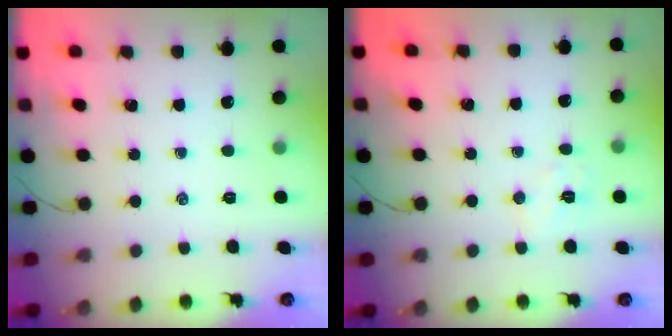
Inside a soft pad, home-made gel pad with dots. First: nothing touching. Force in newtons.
{"total": 5.2, "press": 5.1, "slide": 1.0}